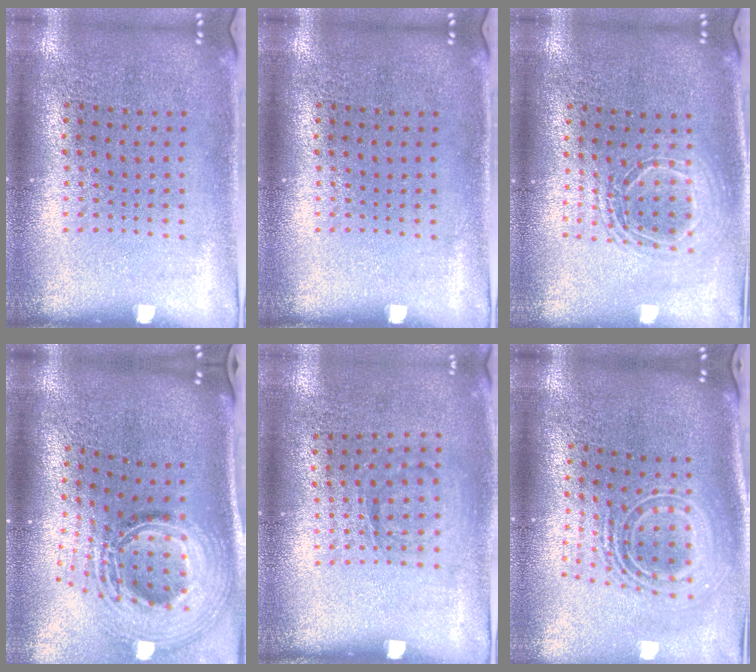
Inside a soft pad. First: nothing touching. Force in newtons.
{"total": 0.0}
{"total": 1.6, "press": 1.4, "slide": 0.9}
{"total": 2.8, "press": 2.0, "slide": 2.0}
{"total": 1.0, "press": 0.7, "slide": 0.7}
{"total": 2.5, "press": 1.7, "slide": 1.8}